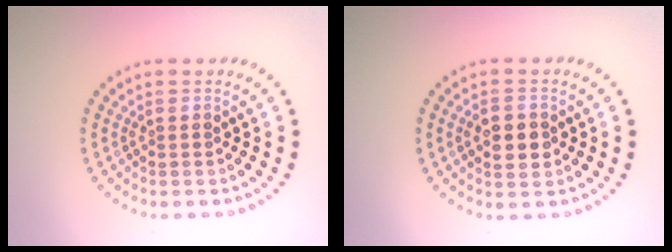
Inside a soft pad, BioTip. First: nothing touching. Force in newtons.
{"total": 2.9, "press": 2.9, "slide": 0.1}